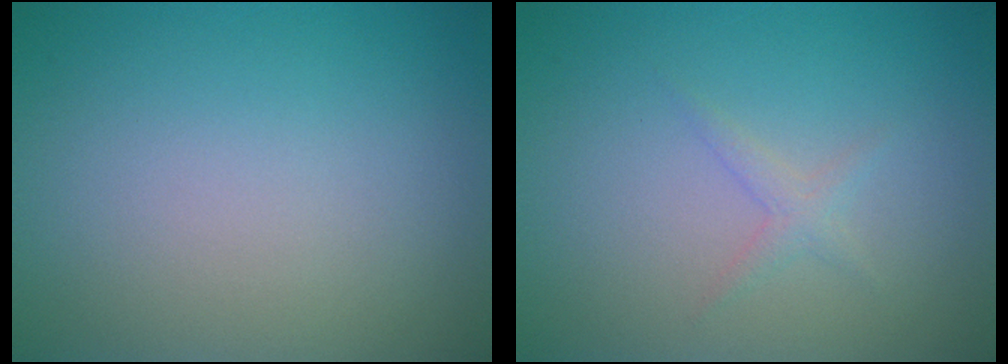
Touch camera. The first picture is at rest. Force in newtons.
{"total": 1.1, "press": 1.1, "slide": 0.1}